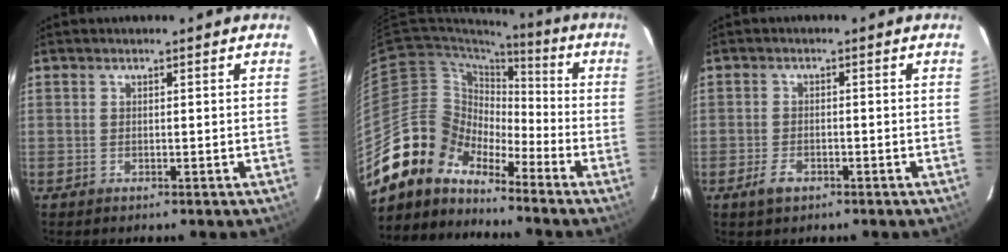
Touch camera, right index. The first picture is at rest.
{"total": 11.8, "force": [-10.3, 5.8, 0.9], "torque": [-0.018, 0.035, -0.204]}
{"total": 3.2, "force": [-1.9, 1.7, 1.9], "torque": [-0.044, -0.002, -0.035]}